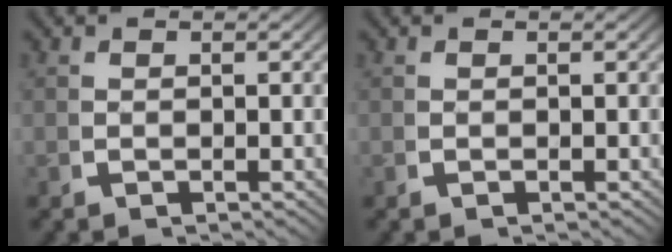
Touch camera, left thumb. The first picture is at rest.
{"total": 0.0}